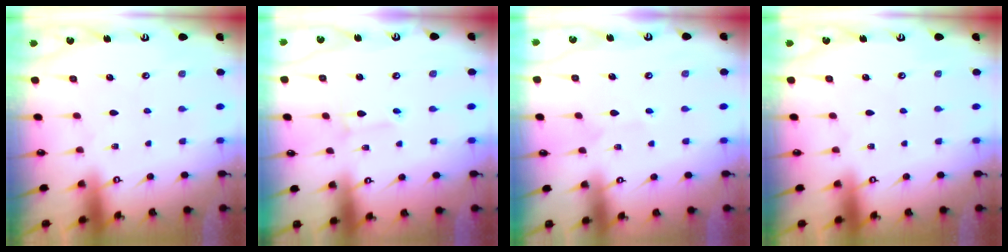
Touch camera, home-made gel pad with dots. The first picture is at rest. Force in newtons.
{"total": 2.1, "press": 2.1, "slide": 0.1}
{"total": 2.8, "press": 2.7, "slide": 0.3}
{"total": 0.0}